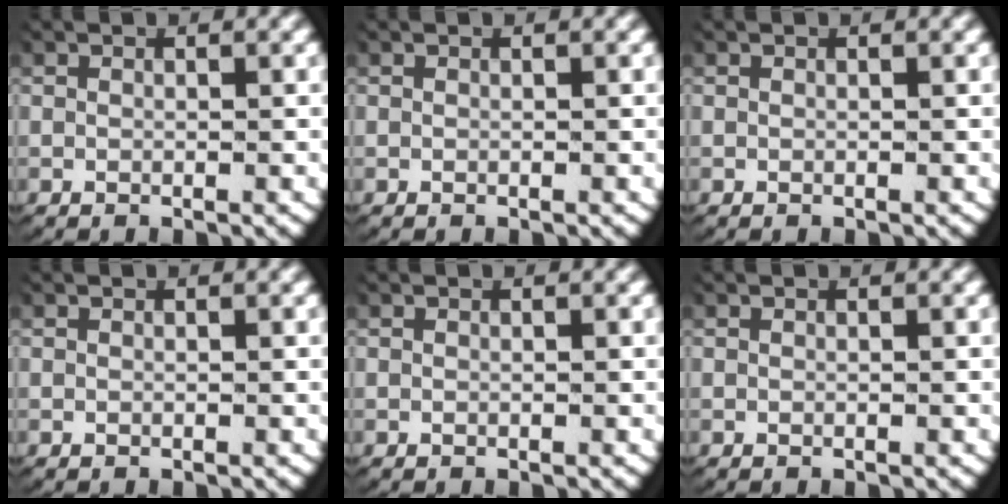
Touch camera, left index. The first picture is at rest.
{"total": 0.0}
{"total": 0.0}
{"total": 0.0}
{"total": 0.0}
{"total": 0.0}